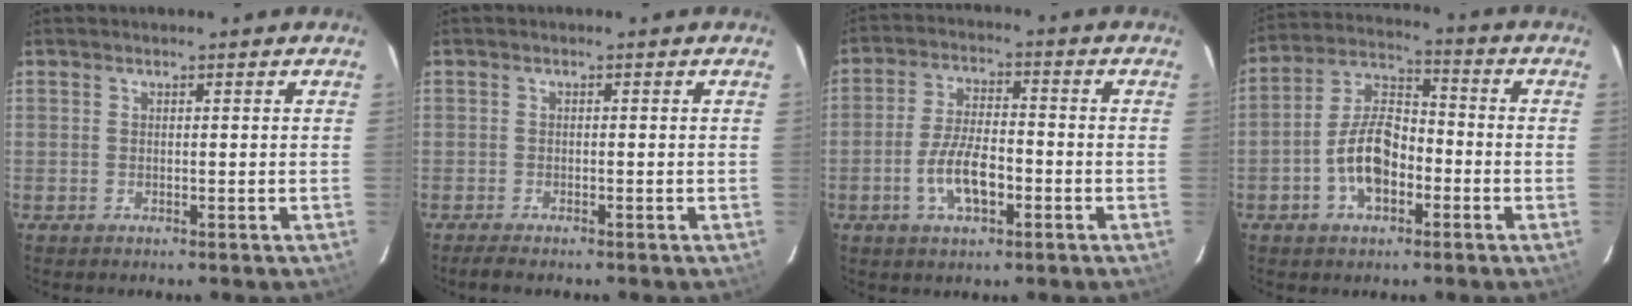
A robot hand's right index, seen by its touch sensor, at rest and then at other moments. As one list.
[{"total": 2.6, "force": [-2.3, 0.5, 1.3], "torque": [-0.032, -0.011, -0.039]}, {"total": 8.4, "force": [-3.2, 3.2, 7.1], "torque": [-0.142, 0.001, -0.055]}, {"total": 10.6, "force": [-3.8, 5.7, 8.1], "torque": [-0.164, 0.023, -0.065]}]